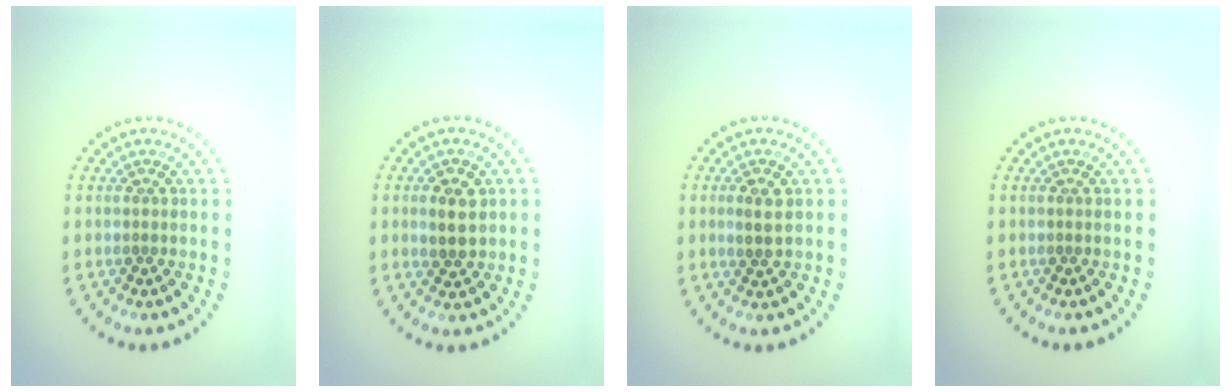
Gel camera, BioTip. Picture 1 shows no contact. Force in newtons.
{"total": 2.7, "press": 2.6, "slide": 0.5}
{"total": 1.8, "press": 1.8, "slide": 0.4}
{"total": 0.0}